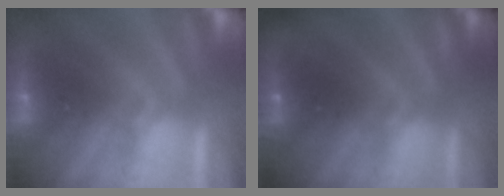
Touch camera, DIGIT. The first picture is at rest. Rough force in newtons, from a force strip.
{"total": 1.1}